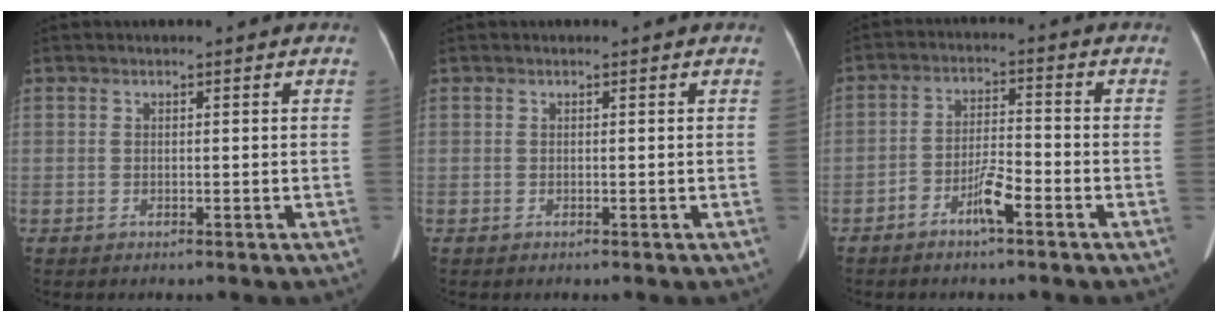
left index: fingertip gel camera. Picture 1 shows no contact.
{"total": 0.0}
{"total": 5.1, "force": [-3.2, 0.9, 3.9], "torque": [-0.082, 0.007, -0.059]}